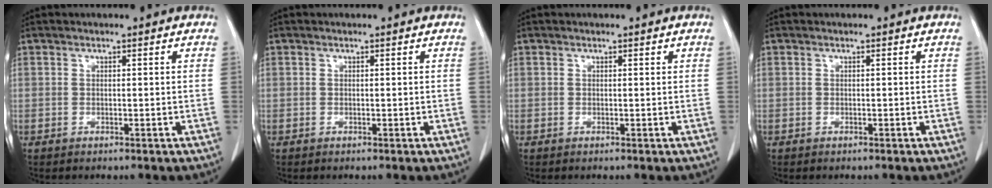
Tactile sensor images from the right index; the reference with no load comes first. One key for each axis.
{"total": 0.0}
{"total": 0.0}
{"total": 0.0}